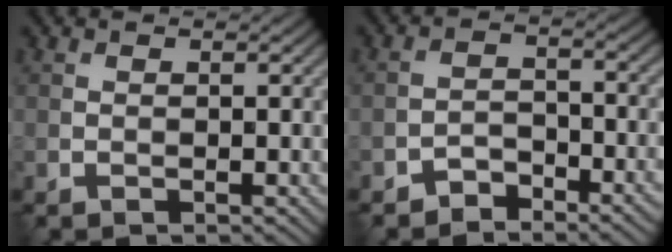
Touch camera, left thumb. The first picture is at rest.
{"total": 3.1, "force": [-2.7, 1.1, 1.1], "torque": [-0.018, 0.007, -0.057]}